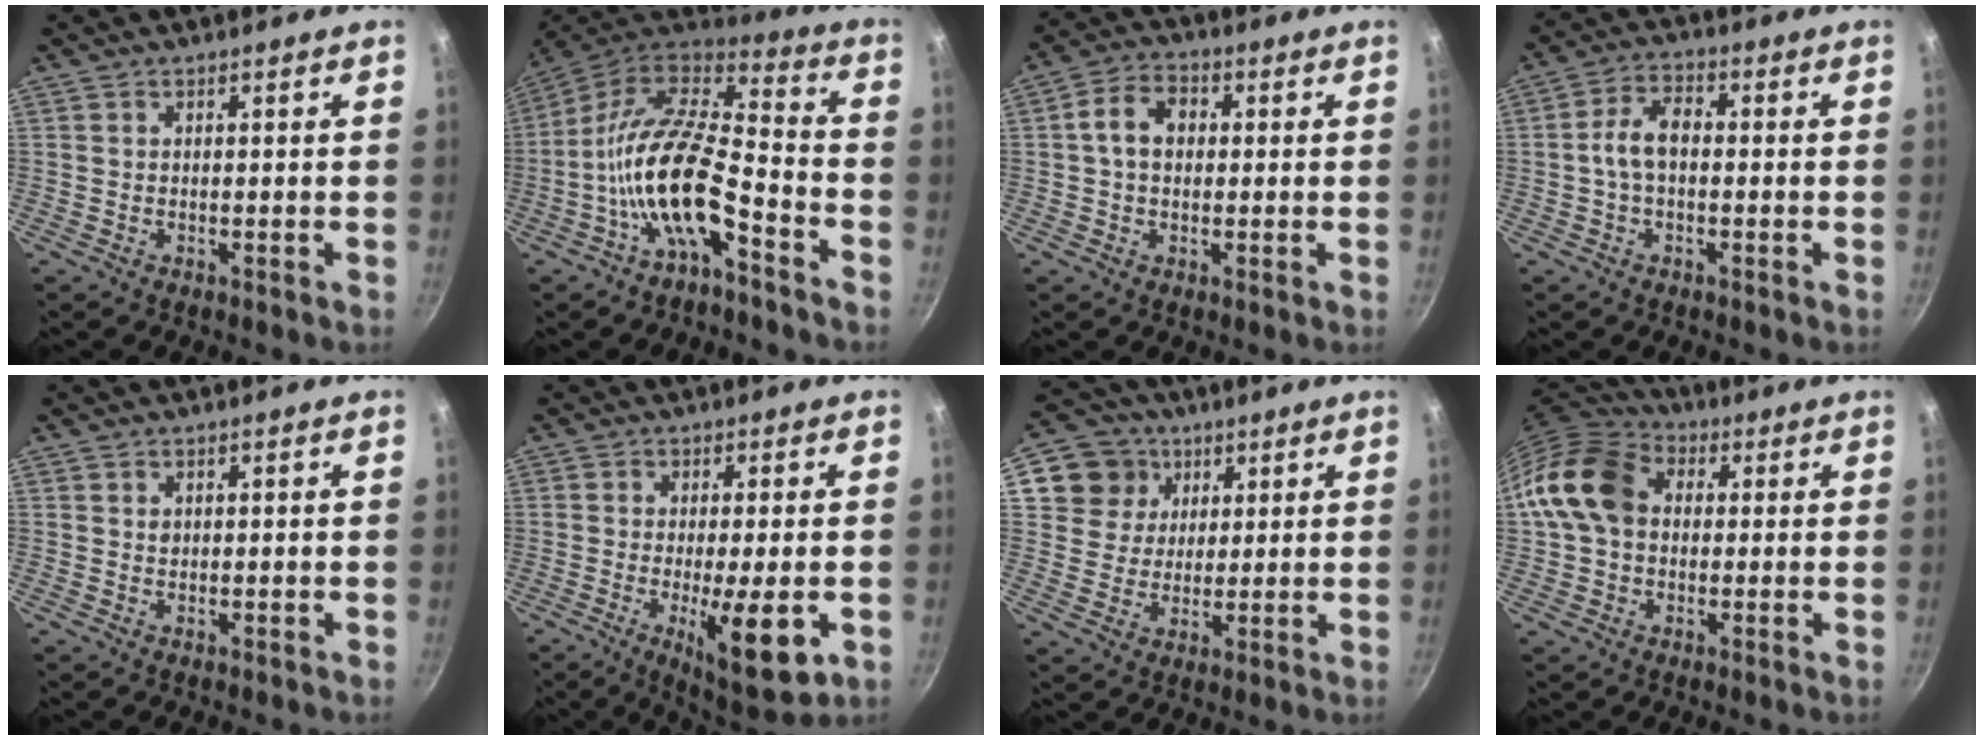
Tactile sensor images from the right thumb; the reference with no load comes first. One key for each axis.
{"total": 17.7, "fx": -7.1, "fy": 7.3, "fz": 14.5, "tx": -0.264, "ty": 0.062, "tz": -0.145}
{"total": 7.1, "fx": 0.7, "fy": 5.3, "fz": 4.8, "tx": -0.067, "ty": 0.017, "tz": 0.002}
{"total": 6.4, "fx": -0.4, "fy": 3.9, "fz": 5.1, "tx": -0.091, "ty": 0.025, "tz": -0.015}
{"total": 0.9, "fx": 0.3, "fy": 0.8, "fz": 0.4, "tx": -0.004, "ty": -0.001, "tz": 0.004}
{"total": 11.9, "fx": -3.3, "fy": 3.1, "fz": 10.9, "tx": -0.160, "ty": -0.004, "tz": -0.043}
{"total": 9.9, "fx": 4.1, "fy": 8.7, "fz": 2.5, "tx": -0.015, "ty": -0.004, "tz": 0.065}
{"total": 13.5, "fx": 1.2, "fy": 10.4, "fz": 8.5, "tx": -0.133, "ty": 0.027, "tz": 0.006}